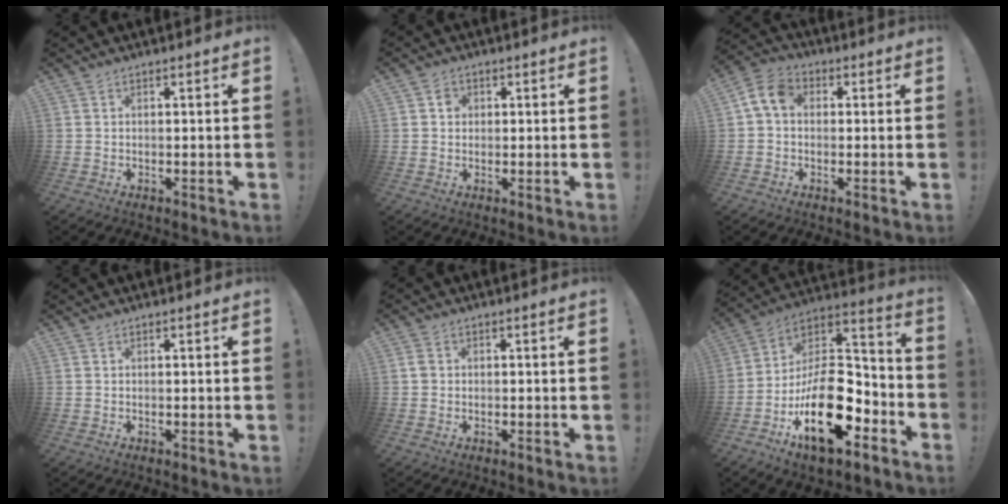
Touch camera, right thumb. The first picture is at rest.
{"total": 2.6, "force": [0.4, 2.4, 0.9], "torque": [-0.005, 0.002, 0.004]}
{"total": 7.6, "force": [1.1, 5.4, 5.2], "torque": [-0.108, 0.013, 0.025]}
{"total": 0.0}
{"total": 1.7, "force": [0.1, 1.5, 0.7], "torque": [-0.005, 0.002, 0.000]}
{"total": 24.8, "force": [-8.9, 14.1, 18.4], "torque": [-0.305, 0.046, -0.134]}